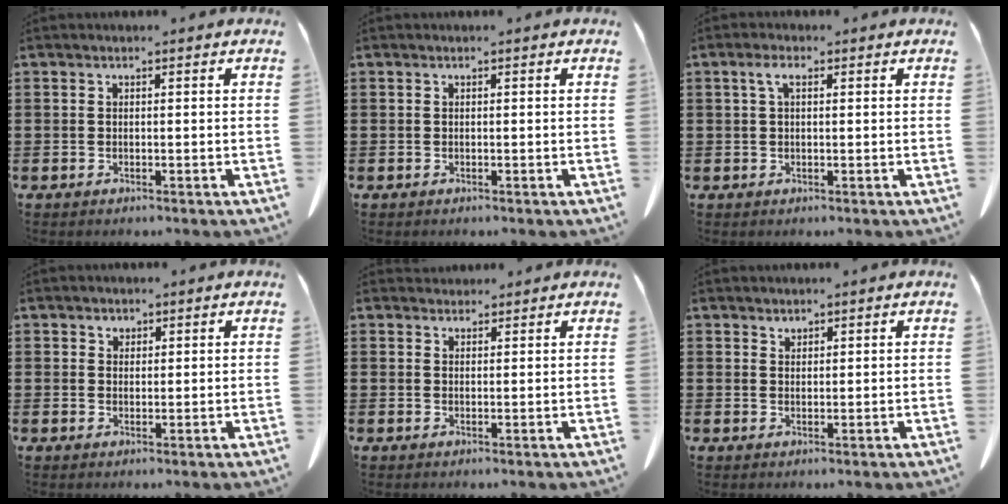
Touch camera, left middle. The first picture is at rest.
{"total": 0.0}
{"total": 2.7, "force": [0.9, 1.0, 2.3], "torque": [-0.051, 0.006, 0.015]}
{"total": 1.2, "force": [1.0, 0.7, 0.2], "torque": [0.002, -0.002, 0.019]}
{"total": 1.8, "force": [1.7, 0.5, 0.0], "torque": [-0.005, 0.001, 0.034]}
{"total": 1.4, "force": [1.4, 0.3, 0.0], "torque": [-0.003, -0.002, 0.028]}